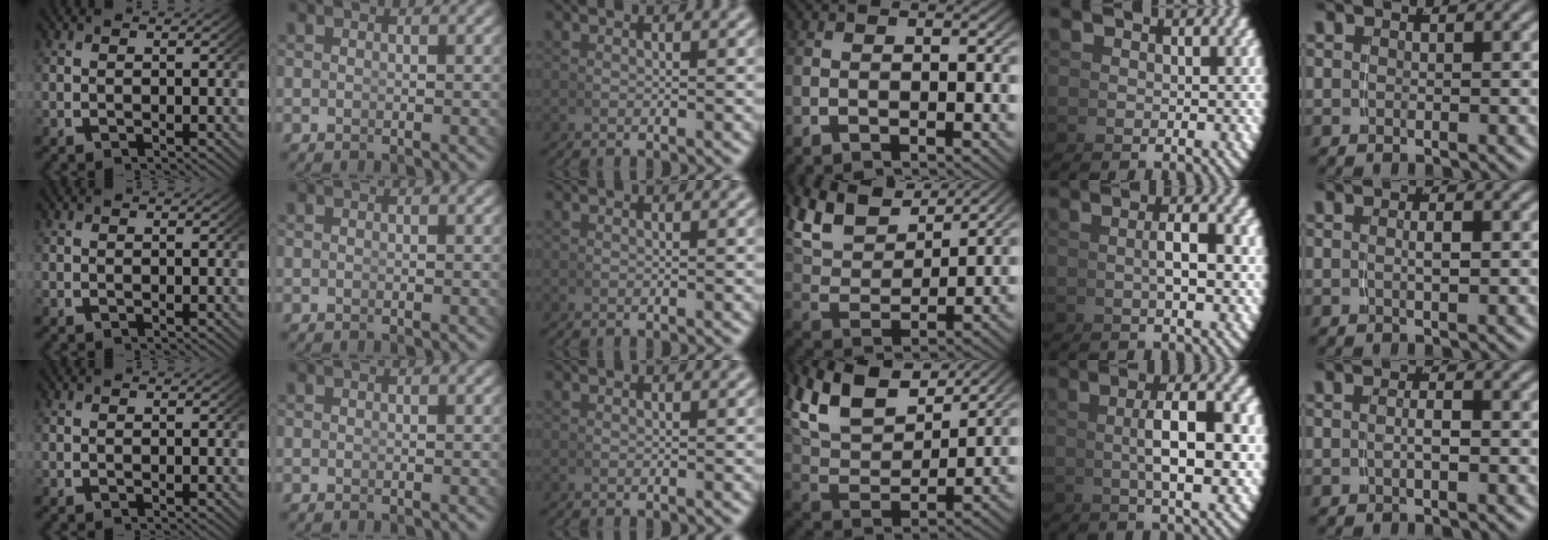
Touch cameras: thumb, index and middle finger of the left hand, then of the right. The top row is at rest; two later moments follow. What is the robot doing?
{"motion": "grasp_and_lifting", "object": "photo album"}